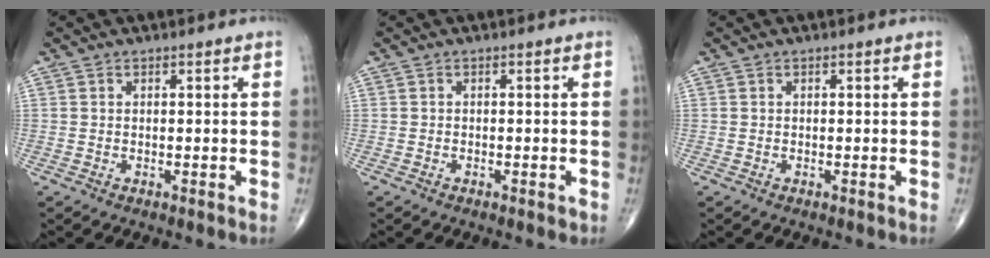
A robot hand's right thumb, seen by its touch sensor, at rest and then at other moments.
{"total": 0.6, "force": [-0.4, 0.3, 0.4], "torque": [-0.008, -0.002, -0.005]}
{"total": 0.0}